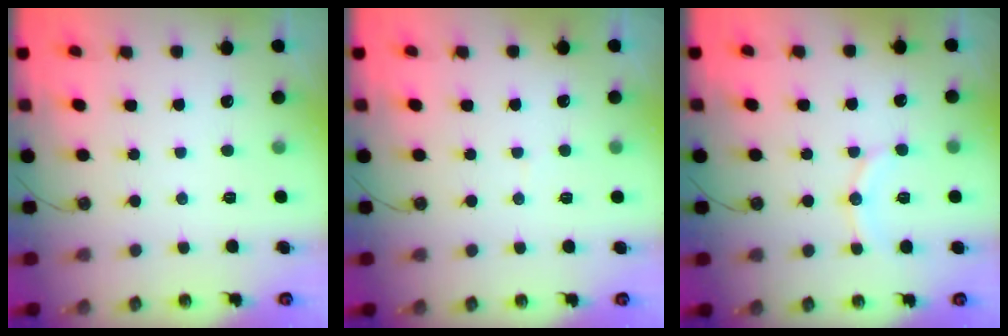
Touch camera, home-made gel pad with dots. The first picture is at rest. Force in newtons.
{"total": 2.8, "press": 2.8, "slide": 0.3}
{"total": 9.6, "press": 9.2, "slide": 2.8}